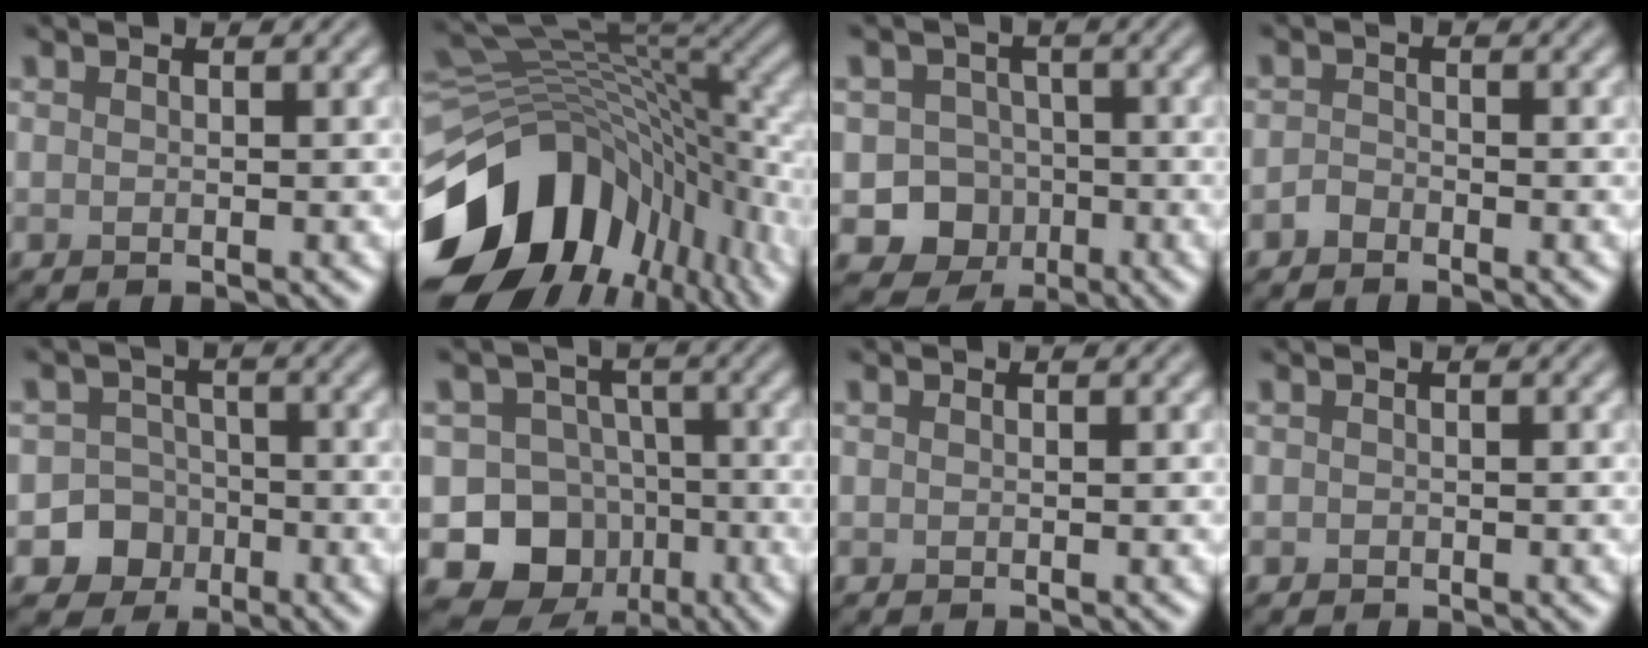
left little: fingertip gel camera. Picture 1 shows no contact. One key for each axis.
{"total": 15.3, "fx": -6.3, "fy": 10.3, "fz": 9.4, "tx": -0.181, "ty": 0.000, "tz": -0.103}
{"total": 7.0, "fx": -2.8, "fy": 6.2, "fz": 1.6, "tx": 0.003, "ty": -0.011, "tz": -0.067}
{"total": 1.0, "fx": -0.8, "fy": 0.5, "fz": 0.3, "tx": -0.004, "ty": 0.003, "tz": -0.019}
{"total": 5.3, "fx": -2.3, "fy": 4.7, "fz": 0.5, "tx": 0.025, "ty": -0.008, "tz": -0.062}
{"total": 10.2, "fx": -4.1, "fy": 8.9, "fz": 2.9, "tx": -0.030, "ty": -0.007, "tz": -0.085}
{"total": 0.0}
{"total": 0.0}